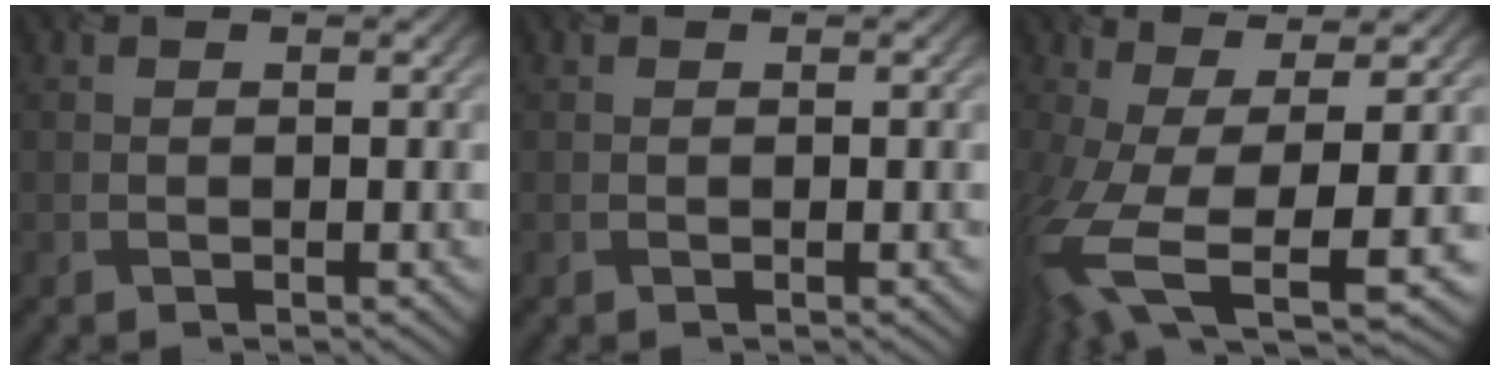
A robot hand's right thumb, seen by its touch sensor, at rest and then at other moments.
{"total": 0.0}
{"total": 12.0, "force": [-3.2, 3.8, 10.9], "torque": [-0.248, -0.022, -0.044]}